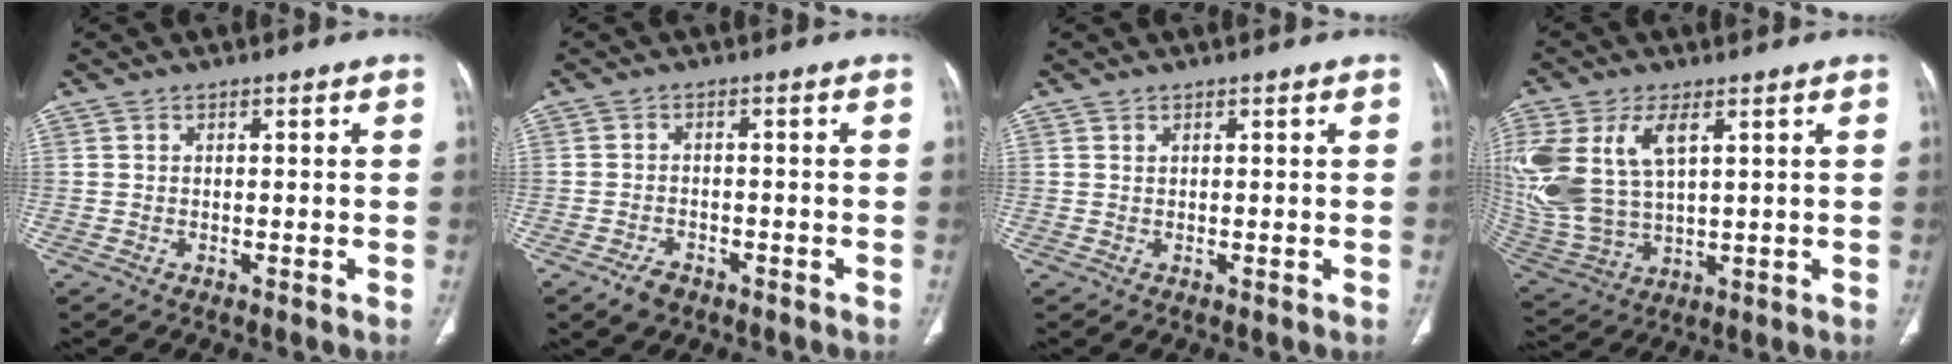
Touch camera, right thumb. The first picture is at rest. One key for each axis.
{"total": 3.6, "fx": -2.3, "fy": 2.2, "fz": 1.7, "tx": -0.028, "ty": 0.011, "tz": -0.034}
{"total": 0.0}
{"total": 17.5, "fx": 5.3, "fy": 9.8, "fz": 13.4, "tx": -0.312, "ty": -0.012, "tz": 0.116}